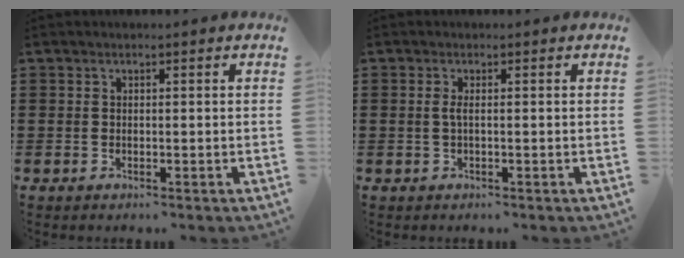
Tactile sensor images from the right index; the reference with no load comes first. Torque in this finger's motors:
{"motor_torque": [0.46, 0.33, 0.15, 0.05]}